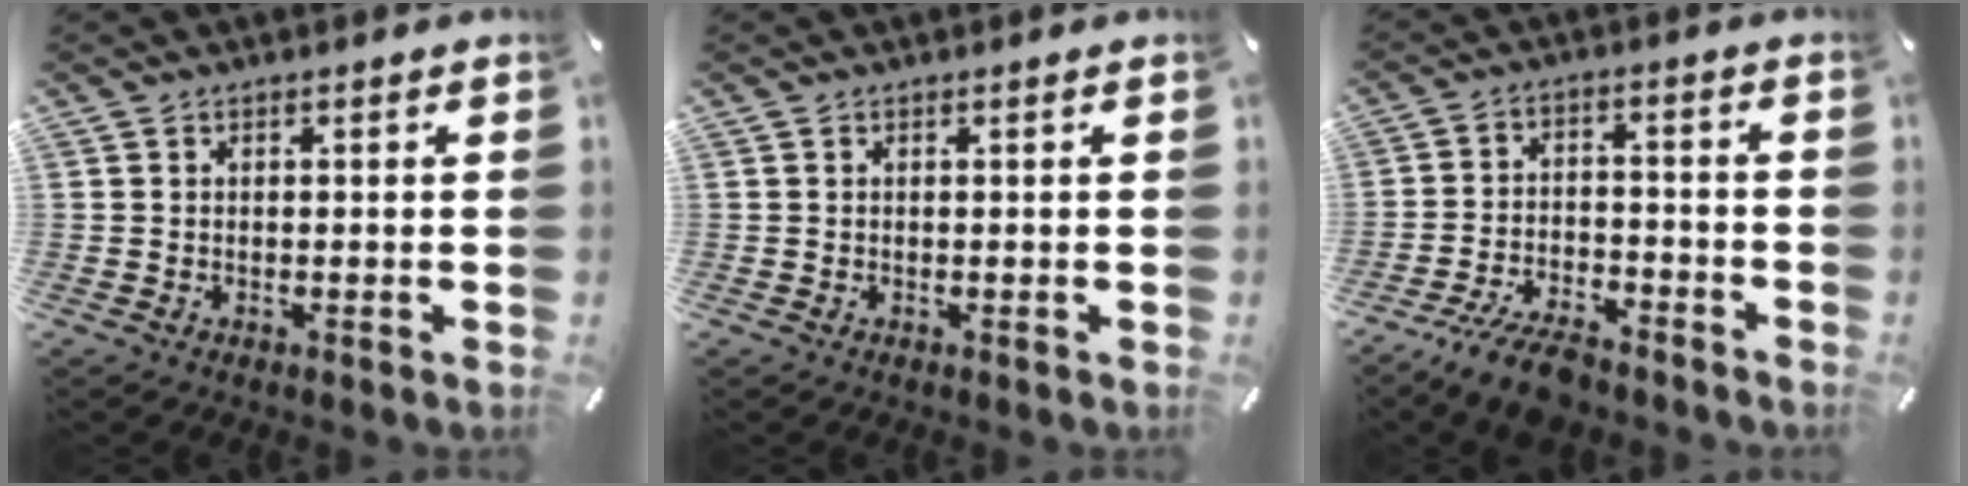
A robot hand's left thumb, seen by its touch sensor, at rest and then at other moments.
{"total": 0.0}
{"total": 9.3, "force": [-7.7, 3.1, 4.3], "torque": [-0.069, 0.044, -0.142]}